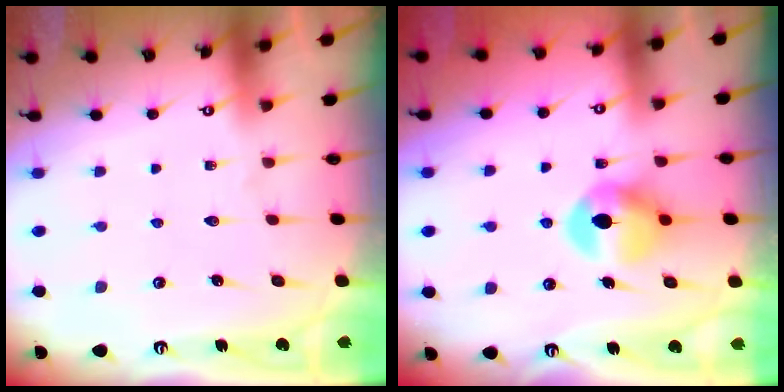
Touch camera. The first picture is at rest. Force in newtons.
{"total": 10.2, "press": 10.2, "slide": 0.6}